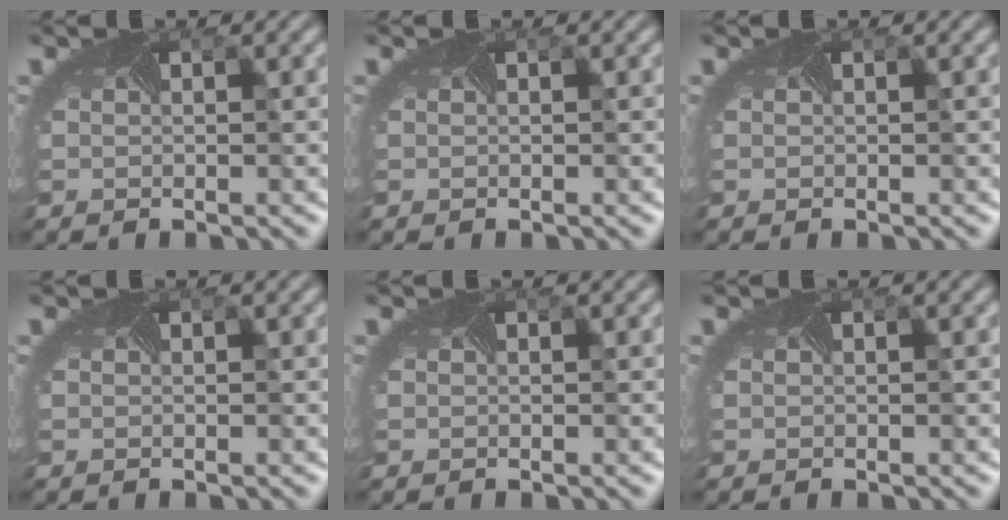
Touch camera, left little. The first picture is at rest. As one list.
[{"total": 0.0}, {"total": 0.0}, {"total": 0.0}, {"total": 0.0}, {"total": 0.0}]